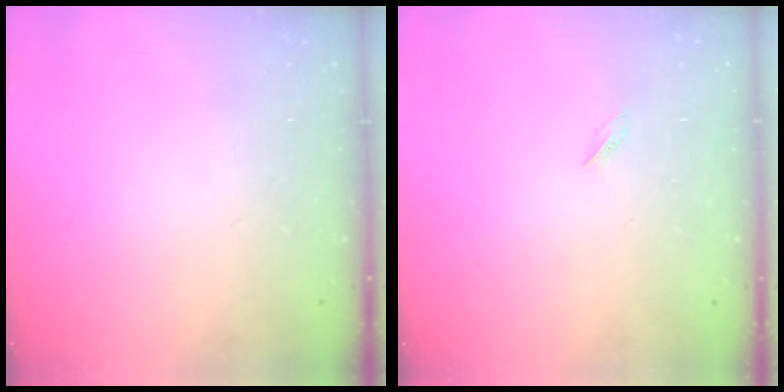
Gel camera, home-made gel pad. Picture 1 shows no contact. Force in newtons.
{"total": 1.2, "press": 1.1, "slide": 0.4}